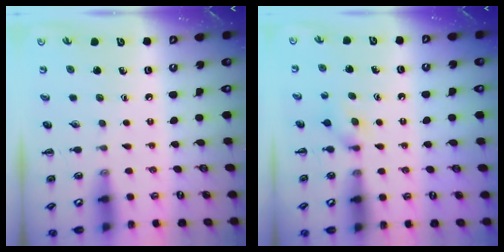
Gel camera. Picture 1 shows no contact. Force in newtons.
{"total": 4.5, "press": 4.3, "slide": 1.5}